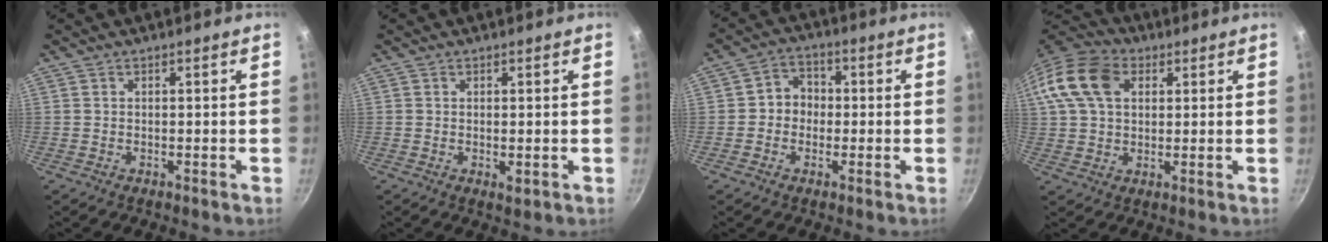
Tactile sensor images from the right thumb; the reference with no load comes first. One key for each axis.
{"total": 1.3, "fx": -0.1, "fy": 0.5, "fz": 1.2, "tx": -0.021, "ty": -0.007, "tz": -0.001}
{"total": 5.3, "fx": -0.5, "fy": 4.7, "fz": 2.4, "tx": -0.003, "ty": 0.015, "tz": -0.018}
{"total": 16.3, "fx": 4.9, "fy": 11.5, "fz": 10.5, "tx": -0.209, "ty": 0.024, "tz": 0.078}